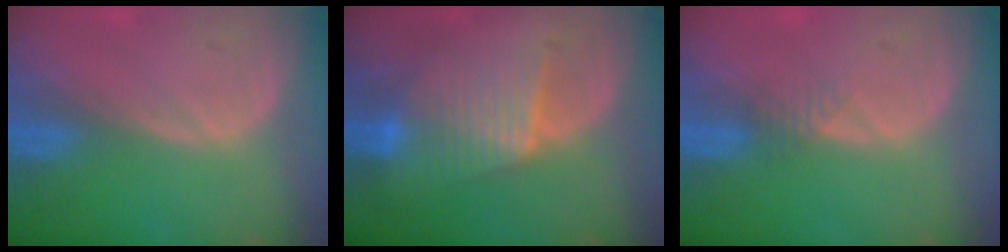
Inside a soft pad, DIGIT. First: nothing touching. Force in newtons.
{"total": 6.5, "press": 6.4, "slide": 0.4}
{"total": 1.6, "press": 1.4, "slide": 0.9}